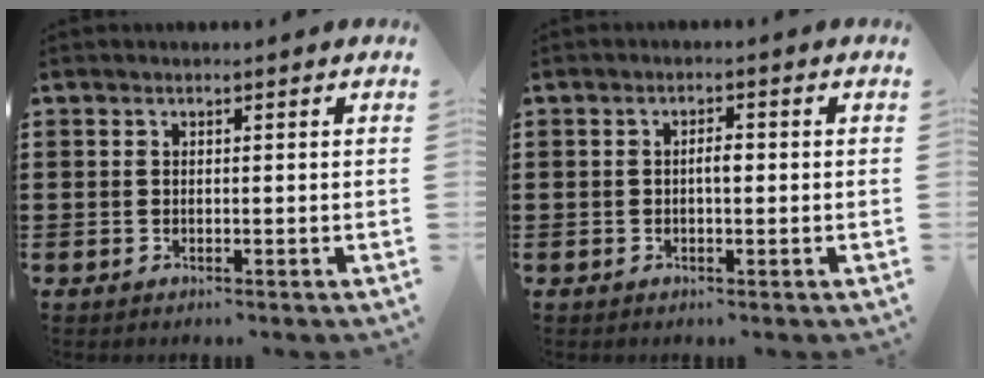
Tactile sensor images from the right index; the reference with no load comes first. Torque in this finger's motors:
{"motor_torque": [0.69, -0.38, 0.07, 0.06]}